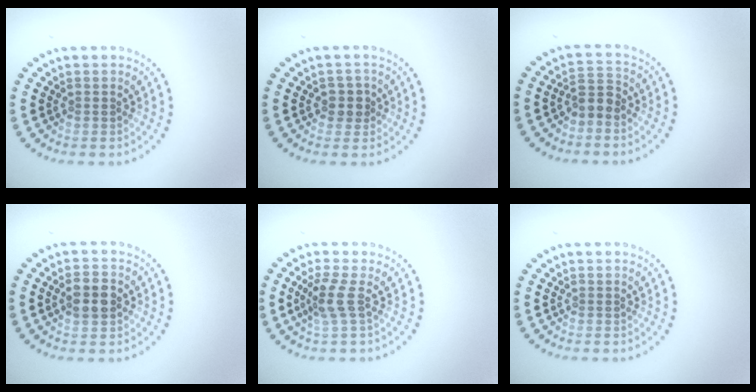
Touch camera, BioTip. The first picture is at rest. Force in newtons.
{"total": 1.8, "press": 1.6, "slide": 0.8}
{"total": 2.0, "press": 1.8, "slide": 1.0}
{"total": 2.9, "press": 2.9, "slide": 0.0}
{"total": 2.4, "press": 1.8, "slide": 1.5}
{"total": 0.0}